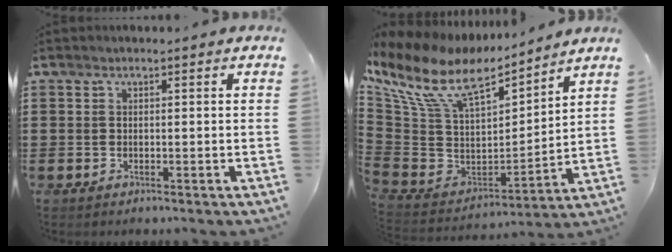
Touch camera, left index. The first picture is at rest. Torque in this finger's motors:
{"motor_torque": [2.14, 0.00, 0.07, -0.08]}